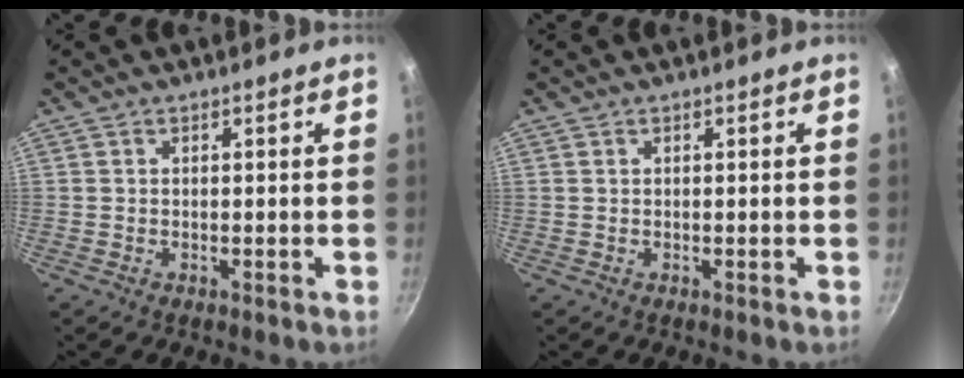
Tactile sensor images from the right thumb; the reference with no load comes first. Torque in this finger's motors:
{"motor_torque": [0.06, 0.03, -0.08, 0.02, 0.00]}